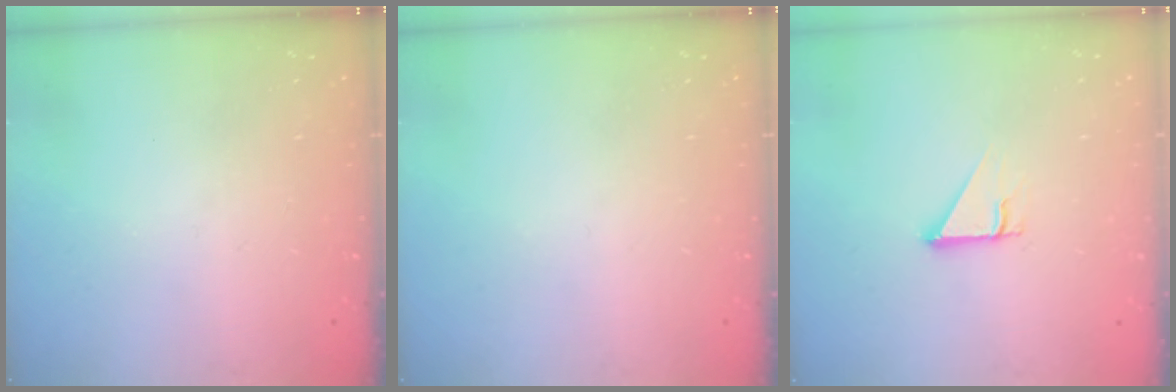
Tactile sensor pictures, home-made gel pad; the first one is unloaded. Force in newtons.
{"total": 0.0}
{"total": 2.5, "press": 2.5, "slide": 0.2}